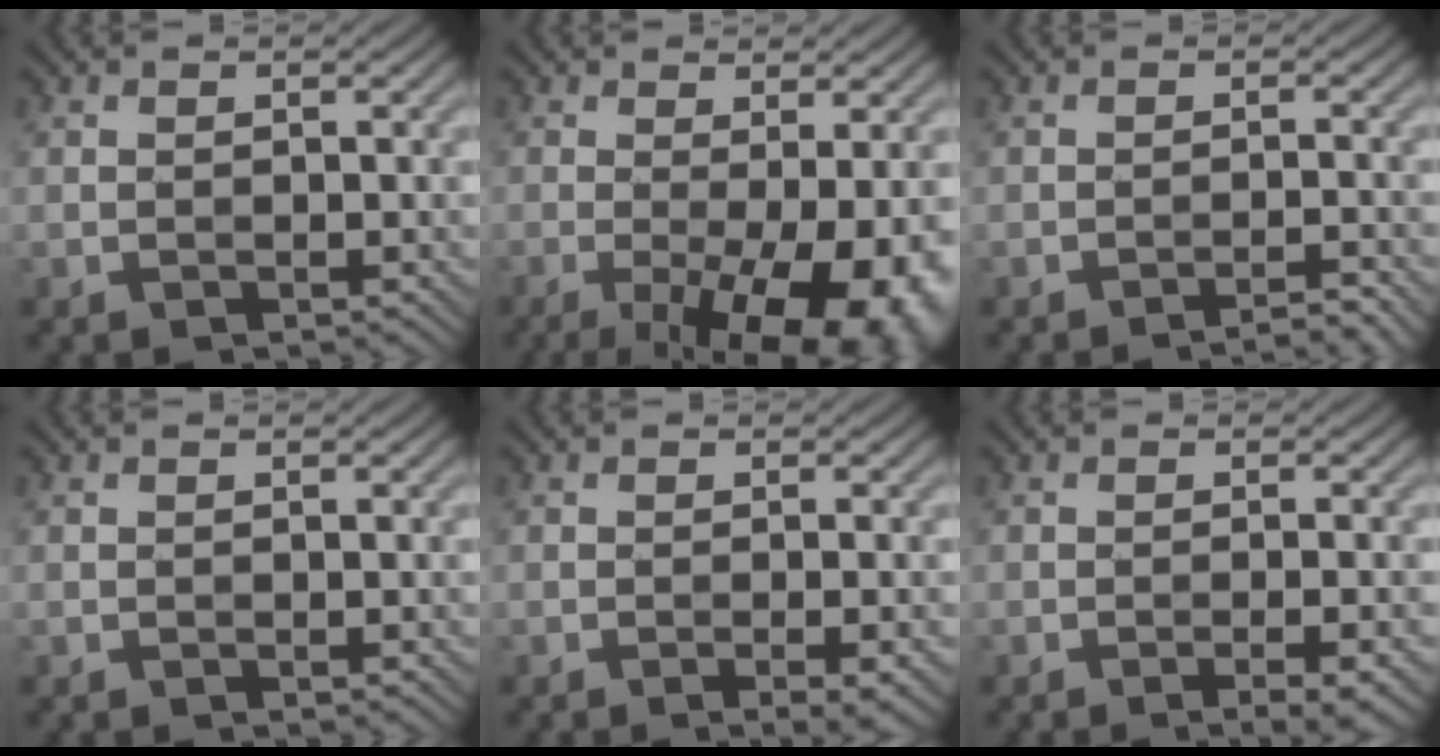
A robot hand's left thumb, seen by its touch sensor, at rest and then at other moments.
{"total": 12.6, "force": [-4.6, 3.9, 11.1], "torque": [-0.155, -0.008, -0.057]}
{"total": 2.6, "force": [-2.0, 0.1, 1.5], "torque": [-0.016, 0.010, -0.040]}
{"total": 0.0}
{"total": 2.3, "force": [-1.0, 0.1, 2.1], "torque": [-0.036, 0.003, -0.021]}
{"total": 2.9, "force": [-1.5, 0.2, 2.4], "torque": [-0.035, 0.008, -0.028]}